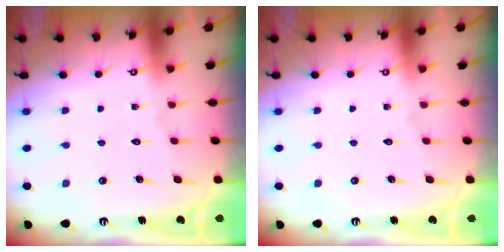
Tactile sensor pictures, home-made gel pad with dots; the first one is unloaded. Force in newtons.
{"total": 0.0}